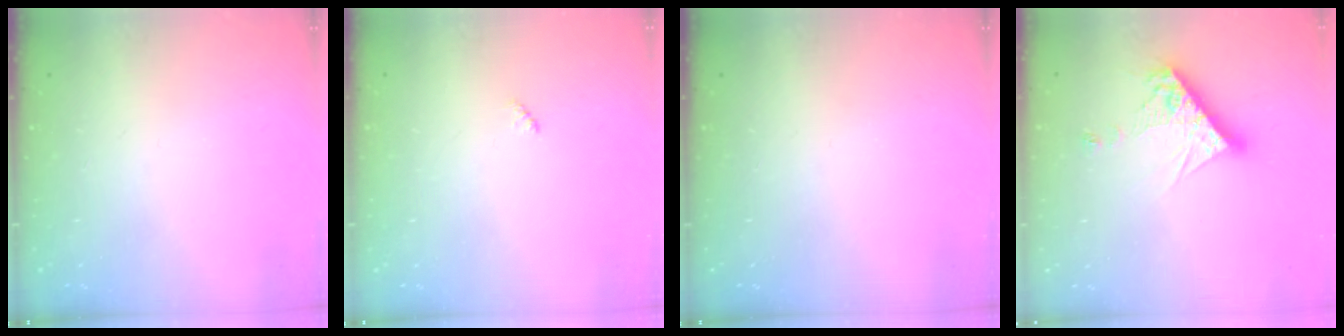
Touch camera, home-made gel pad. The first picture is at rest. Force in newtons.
{"total": 1.9, "press": 1.9, "slide": 0.4}
{"total": 0.0}
{"total": 11.7, "press": 11.6, "slide": 1.1}